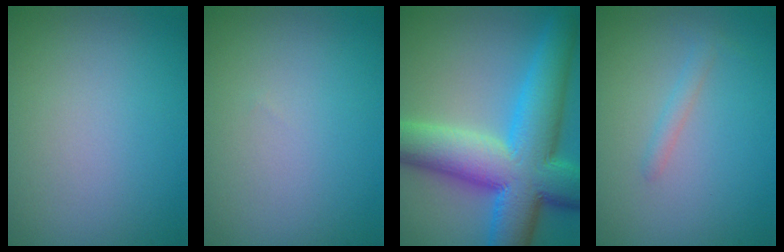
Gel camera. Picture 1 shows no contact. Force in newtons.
{"total": 0.0}
{"total": 13.3, "press": 13.3, "slide": 0.1}
{"total": 1.1, "press": 1.1, "slide": 0.1}